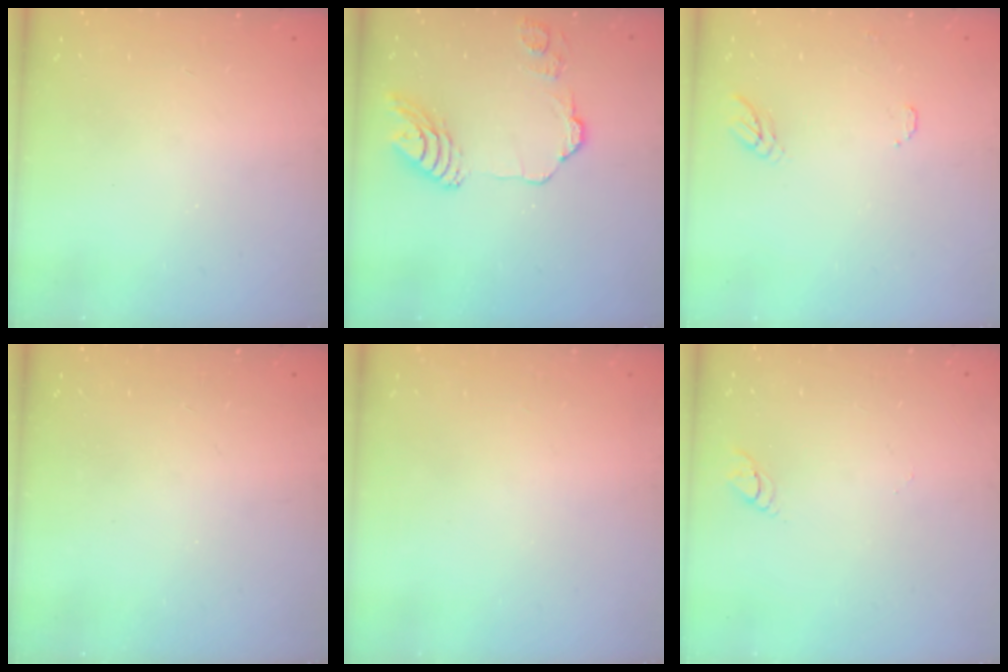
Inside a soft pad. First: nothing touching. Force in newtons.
{"total": 11.5, "press": 11.4, "slide": 1.4}
{"total": 6.9, "press": 6.9, "slide": 0.5}
{"total": 0.0}
{"total": 0.0}
{"total": 3.6, "press": 3.6, "slide": 0.4}